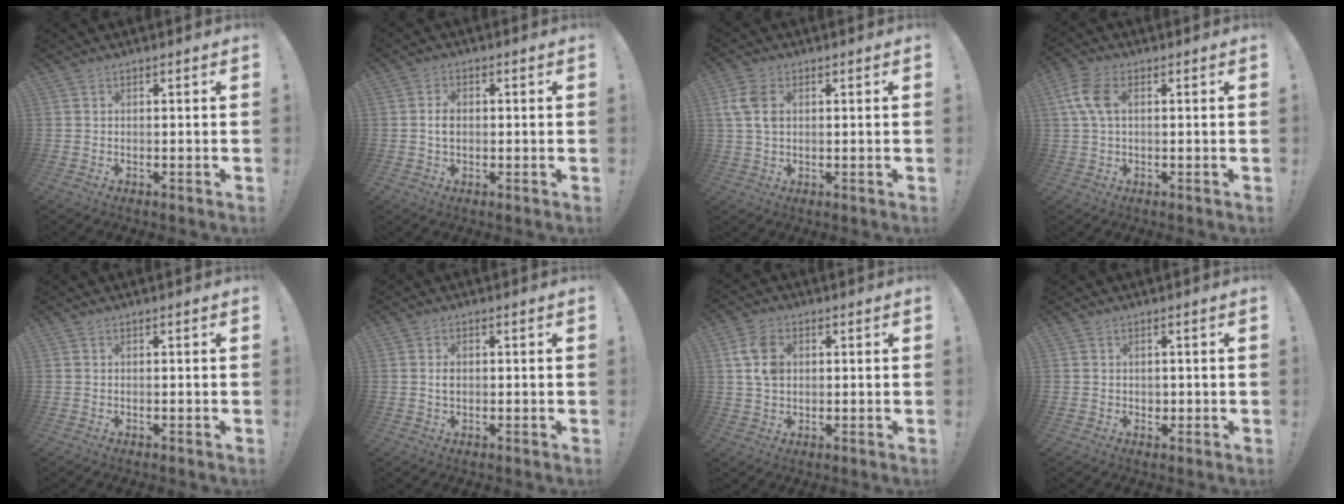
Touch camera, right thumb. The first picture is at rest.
{"total": 3.2, "force": [0.1, 2.3, 2.2], "torque": [-0.027, 0.003, -0.002]}
{"total": 7.2, "force": [1.8, 4.7, 5.2], "torque": [-0.100, 0.005, 0.035]}
{"total": 7.8, "force": [1.7, 4.5, 6.1], "torque": [-0.144, 0.005, 0.032]}
{"total": 0.0}
{"total": 2.0, "force": [0.2, 1.4, 1.4], "torque": [-0.021, 0.004, 0.001]}
{"total": 8.3, "force": [1.8, 5.9, 5.5], "torque": [-0.101, 0.005, 0.036]}
{"total": 1.3, "force": [0.2, 1.3, 0.0], "torque": [0.007, -0.001, 0.002]}